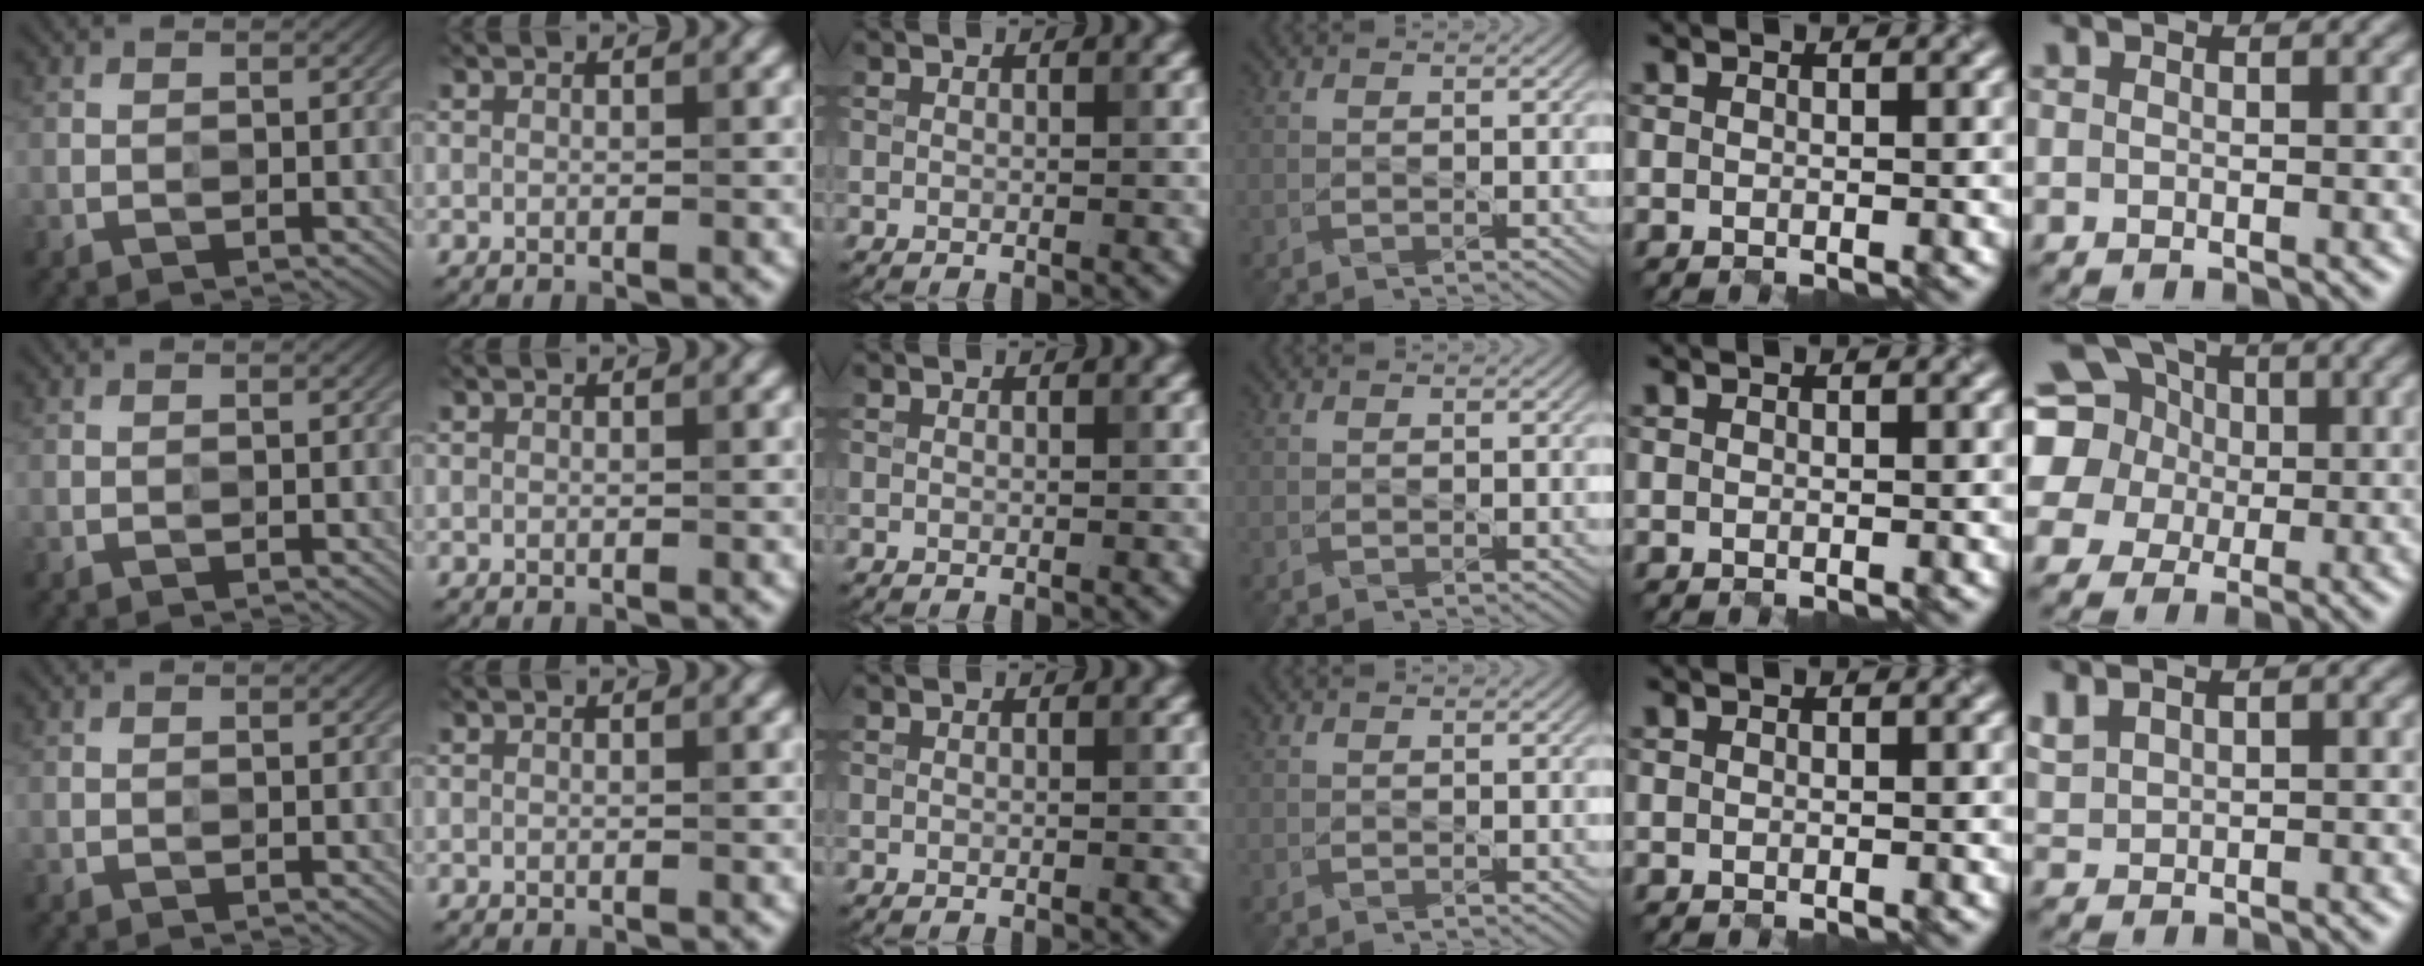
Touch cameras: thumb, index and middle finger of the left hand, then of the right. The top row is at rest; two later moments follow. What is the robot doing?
{"motion": "close", "object": "laptop"}